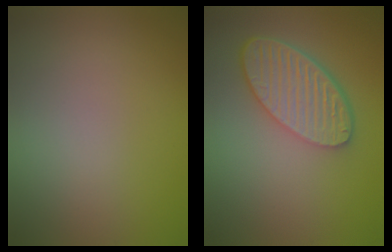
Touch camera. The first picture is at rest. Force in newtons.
{"total": 6.1, "press": 4.7, "slide": 3.9}